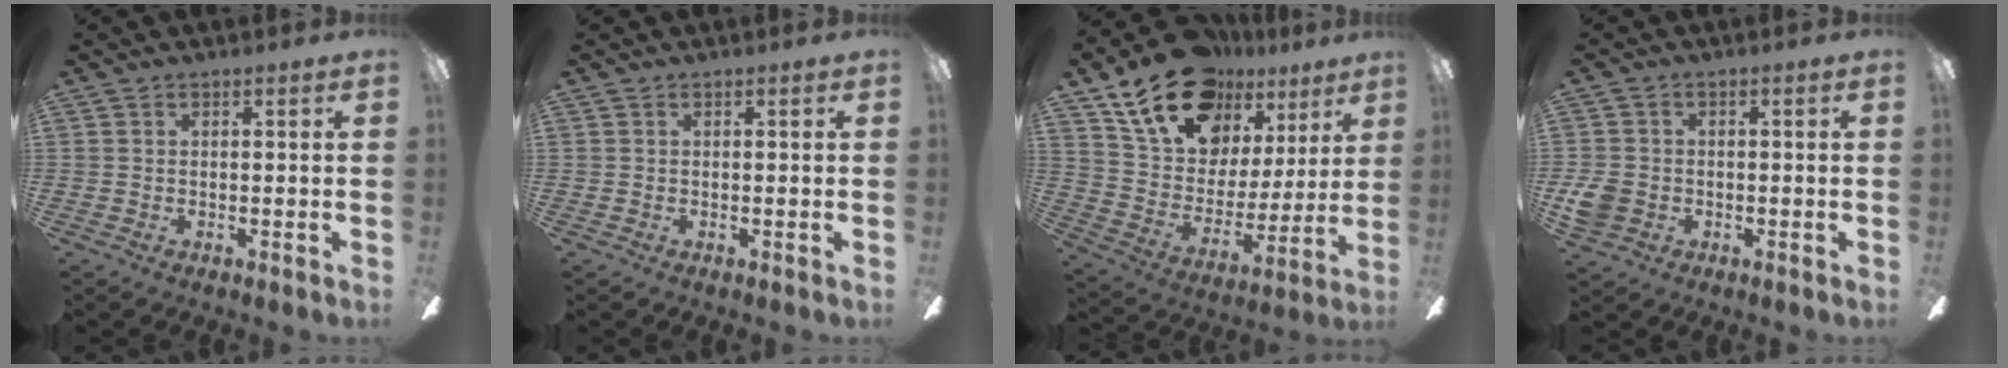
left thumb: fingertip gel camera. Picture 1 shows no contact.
{"total": 0.0}
{"total": 20.6, "force": [14.8, 11.3, 8.8], "torque": [-0.167, -0.086, 0.271]}
{"total": 5.2, "force": [-1.3, 4.4, 2.5], "torque": [-0.052, 0.007, -0.025]}